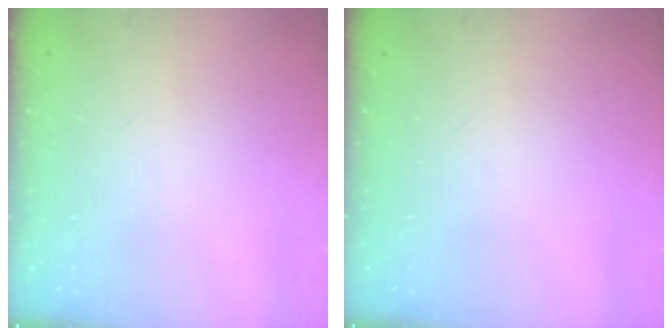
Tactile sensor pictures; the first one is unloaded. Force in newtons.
{"total": 0.0}